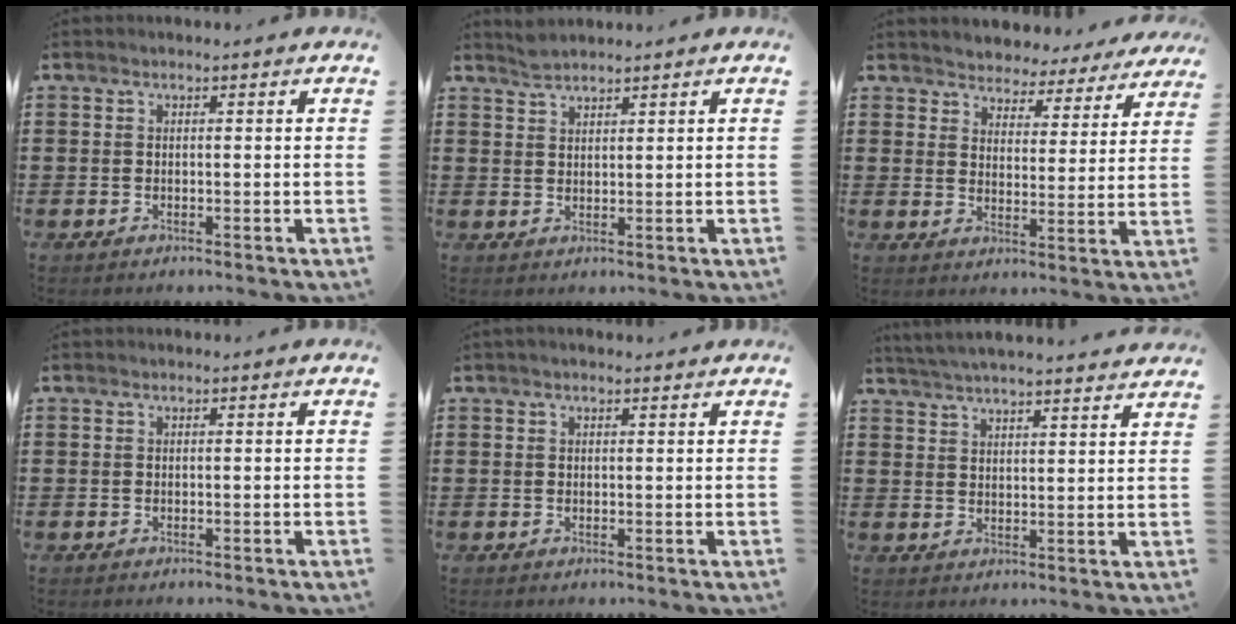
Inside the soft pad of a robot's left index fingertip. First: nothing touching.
{"total": 1.9, "force": [1.8, 0.2, 0.4], "torque": [-0.012, 0.001, 0.036]}
{"total": 4.0, "force": [4.0, 0.4, -0.6], "torque": [-0.016, -0.033, 0.065]}
{"total": 0.0}
{"total": 0.8, "force": [0.6, 0.2, 0.6], "torque": [-0.012, 0.002, 0.010]}
{"total": 3.9, "force": [3.8, -0.6, 0.6], "torque": [-0.024, -0.018, 0.067]}